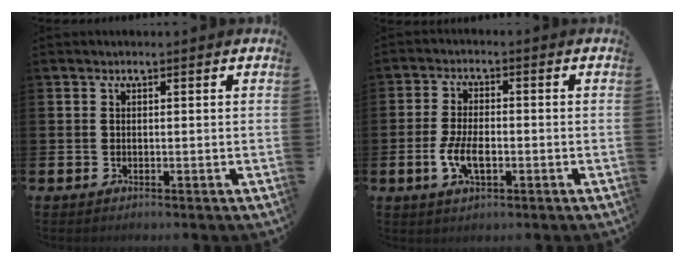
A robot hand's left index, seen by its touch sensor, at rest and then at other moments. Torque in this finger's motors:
{"motor_torque": [0.51, 0.22, 0.18, 0.09]}